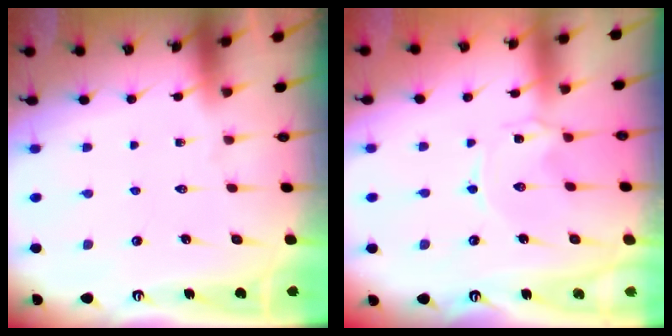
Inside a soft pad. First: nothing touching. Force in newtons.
{"total": 0.0}